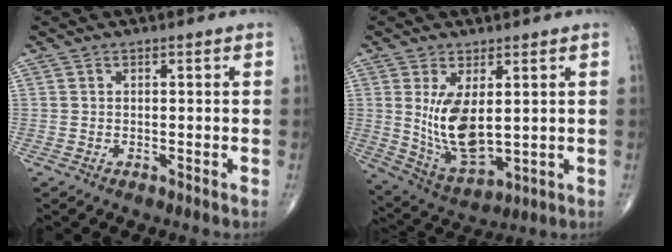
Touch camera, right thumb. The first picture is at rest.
{"total": 11.3, "force": [1.7, 5.4, 9.8], "torque": [-0.173, -0.025, 0.050]}